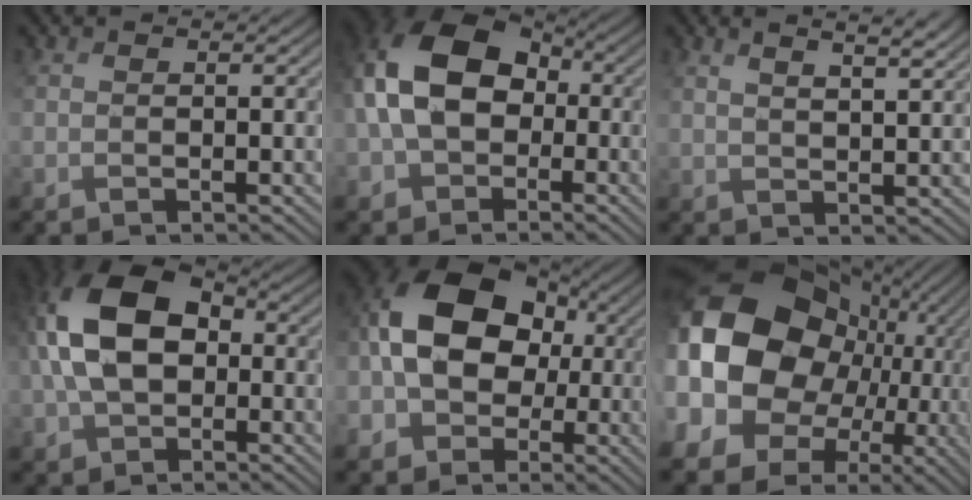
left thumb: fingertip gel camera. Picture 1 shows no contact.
{"total": 14.0, "force": [-0.4, 9.8, 9.9], "torque": [-0.221, 0.000, -0.019]}
{"total": 5.2, "force": [3.6, 1.2, 3.6], "torque": [-0.046, 0.010, 0.045]}
{"total": 12.0, "force": [-0.3, 7.8, 9.1], "torque": [-0.214, 0.007, -0.016]}
{"total": 16.3, "force": [-0.8, 12.2, 10.8], "torque": [-0.231, 0.012, -0.040]}
{"total": 22.7, "force": [1.2, 18.1, 13.6], "torque": [-0.320, -0.026, 0.033]}